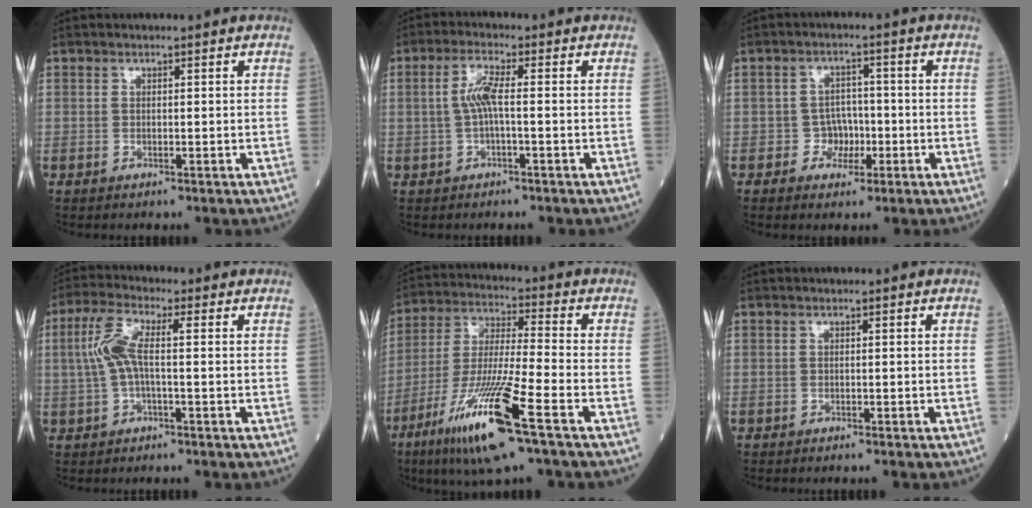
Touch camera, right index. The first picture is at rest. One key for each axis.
{"total": 3.9, "fx": -0.2, "fy": 0.3, "fz": 3.8, "tx": -0.082, "ty": 0.008, "tz": -0.003}
{"total": 3.6, "fx": -1.3, "fy": 3.1, "fz": 1.4, "tx": -0.010, "ty": 0.010, "tz": -0.020}
{"total": 6.0, "fx": 0.3, "fy": 1.3, "fz": 5.8, "tx": -0.138, "ty": 0.023, "tz": 0.003}
{"total": 16.3, "fx": -8.5, "fy": 0.2, "fz": 13.9, "tx": -0.290, "ty": -0.037, "tz": -0.158}
{"total": 0.9, "fx": -0.9, "fy": 0.0, "fz": 0.2, "tx": -0.007, "ty": -0.001, "tz": -0.015}